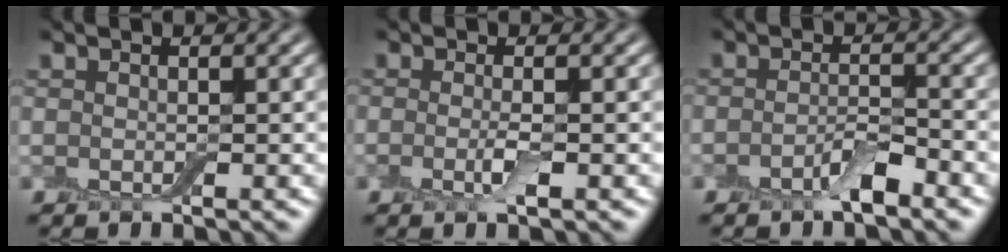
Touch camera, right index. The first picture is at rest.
{"total": 1.7, "force": [-0.4, 0.3, 1.6], "torque": [-0.034, -0.007, -0.013]}
{"total": 2.4, "force": [-1.5, 0.7, 1.7], "torque": [-0.033, 0.004, -0.030]}